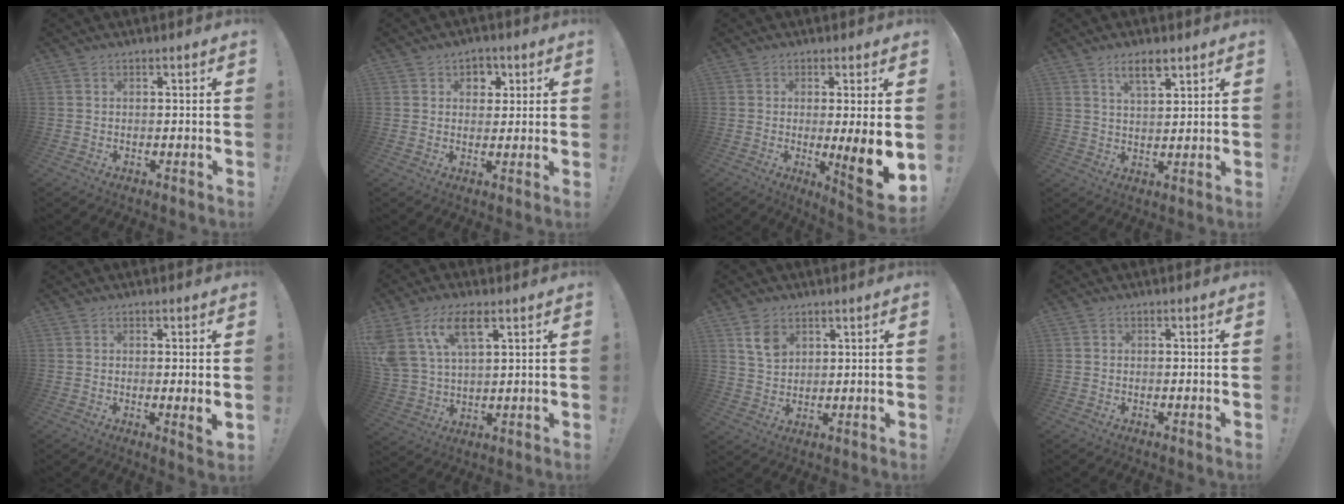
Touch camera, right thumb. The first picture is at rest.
{"total": 5.0, "force": [1.8, 4.4, 1.6], "torque": [-0.015, -0.009, 0.030]}
{"total": 10.9, "force": [-1.0, 0.7, 10.9], "torque": [-0.147, -0.014, -0.009]}
{"total": 6.1, "force": [4.0, 2.4, 4.0], "torque": [-0.056, -0.019, 0.066]}
{"total": 3.1, "force": [0.4, 0.0, 3.1], "torque": [-0.037, -0.013, 0.008]}
{"total": 12.7, "force": [6.8, 6.5, 8.4], "torque": [-0.175, -0.017, 0.128]}
{"total": 6.8, "force": [3.6, 5.0, 2.8], "torque": [-0.043, -0.010, 0.071]}
{"total": 0.5, "force": [-0.3, 0.5, 0.1], "torque": [-0.003, 0.003, -0.004]}